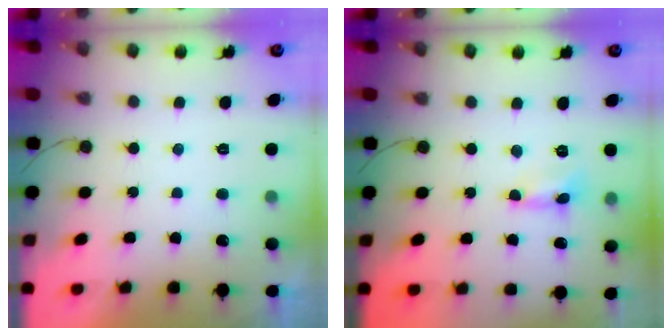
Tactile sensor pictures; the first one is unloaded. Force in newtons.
{"total": 0.6, "press": 0.6, "slide": 0.0}